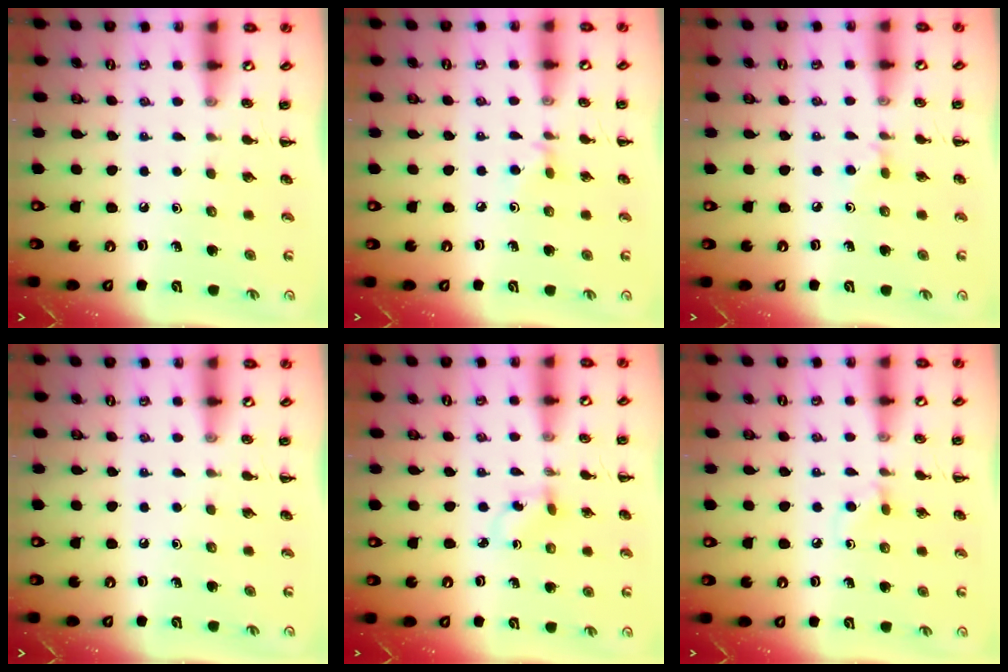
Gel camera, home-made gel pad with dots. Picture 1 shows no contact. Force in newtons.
{"total": 3.2, "press": 3.0, "slide": 1.2}
{"total": 4.0, "press": 3.7, "slide": 1.5}
{"total": 0.0}
{"total": 1.6, "press": 1.4, "slide": 0.7}
{"total": 4.1, "press": 3.7, "slide": 1.8}